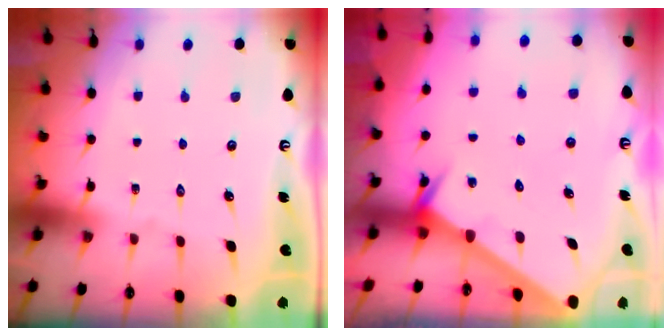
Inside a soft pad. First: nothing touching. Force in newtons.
{"total": 2.6, "press": 2.6, "slide": 0.0}